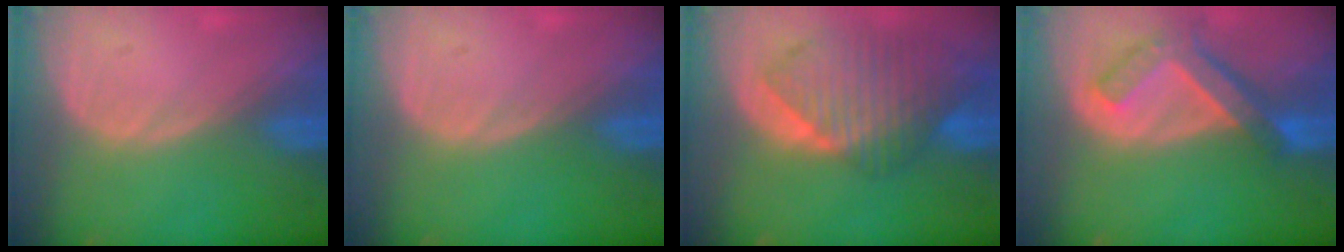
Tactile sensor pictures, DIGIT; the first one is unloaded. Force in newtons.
{"total": 0.0}
{"total": 10.2, "press": 8.8, "slide": 5.1}
{"total": 7.5, "press": 6.5, "slide": 3.8}